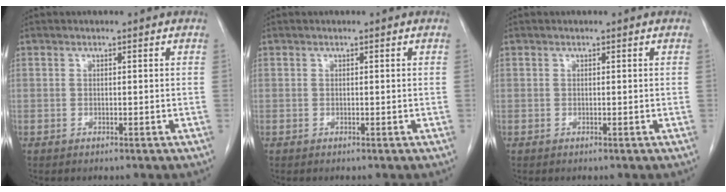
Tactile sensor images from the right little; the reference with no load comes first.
{"total": 0.0}
{"total": 0.0}